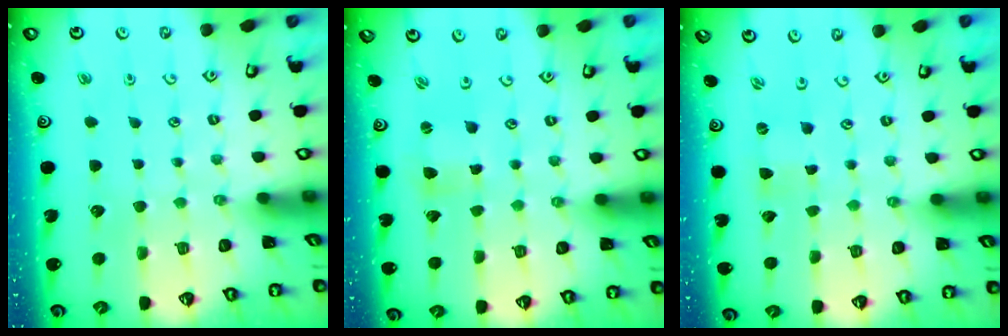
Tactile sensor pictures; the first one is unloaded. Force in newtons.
{"total": 1.4, "press": 1.4, "slide": 0.3}
{"total": 0.0}